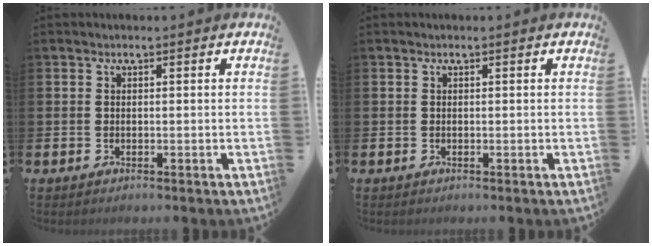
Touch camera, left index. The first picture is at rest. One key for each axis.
{"total": 0.0}